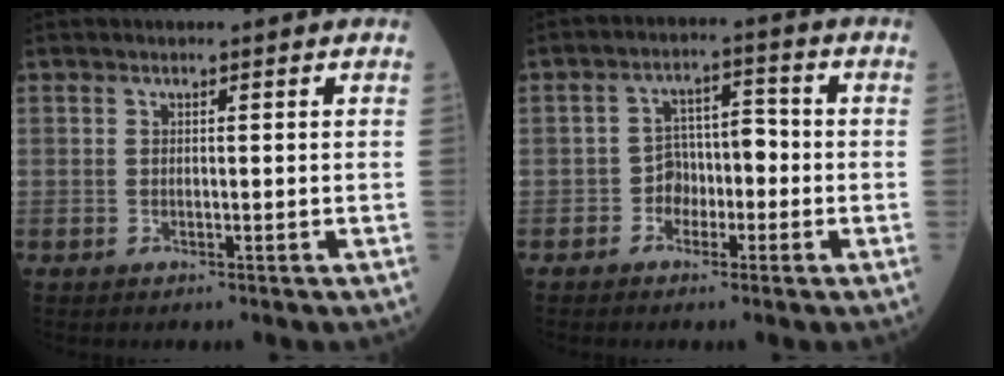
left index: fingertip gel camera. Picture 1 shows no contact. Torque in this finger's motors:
{"motor_torque": [-0.16, 0.28, 0.00, 0.00]}